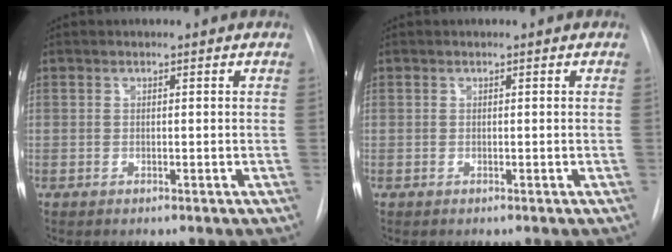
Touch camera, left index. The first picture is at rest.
{"total": 0.0}